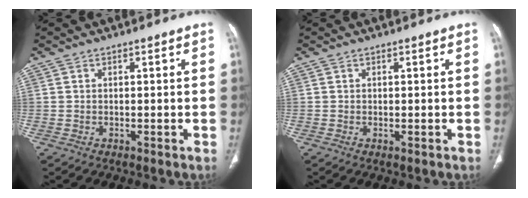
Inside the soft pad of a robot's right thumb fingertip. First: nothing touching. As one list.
[{"total": 0.0}]